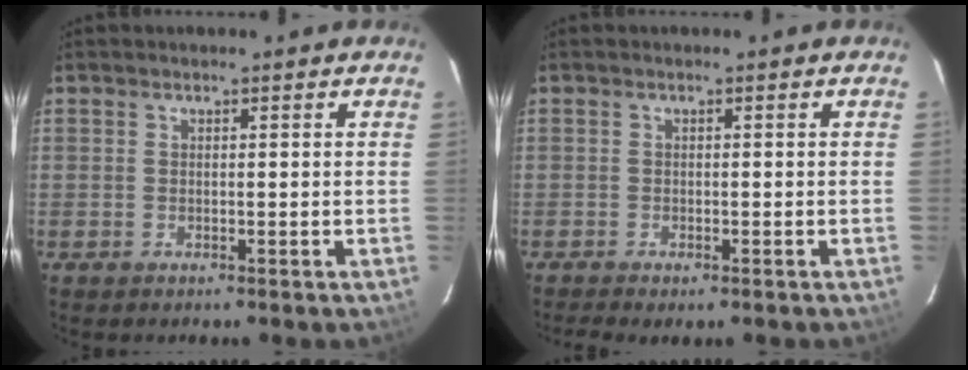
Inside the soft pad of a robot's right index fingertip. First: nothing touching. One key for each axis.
{"total": 1.3, "fx": -1.0, "fy": 0.4, "fz": 0.7, "tx": -0.016, "ty": -0.005, "tz": -0.016}